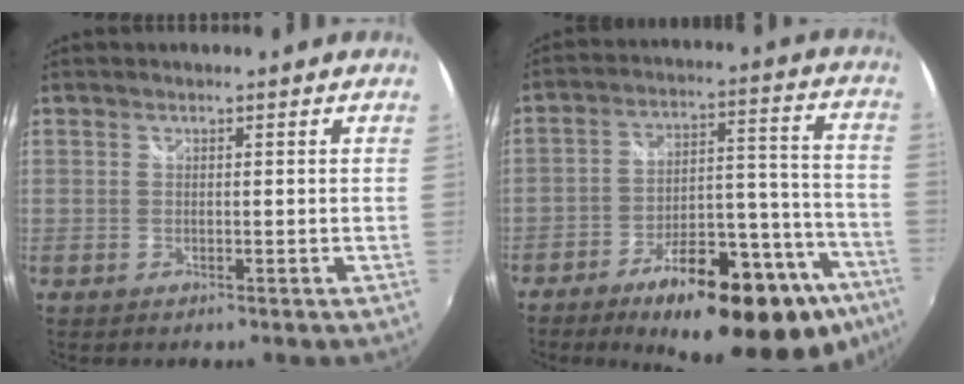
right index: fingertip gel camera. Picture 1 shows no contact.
{"total": 27.3, "force": [-18.7, 9.1, 17.7], "torque": [-0.237, 0.018, -0.254]}